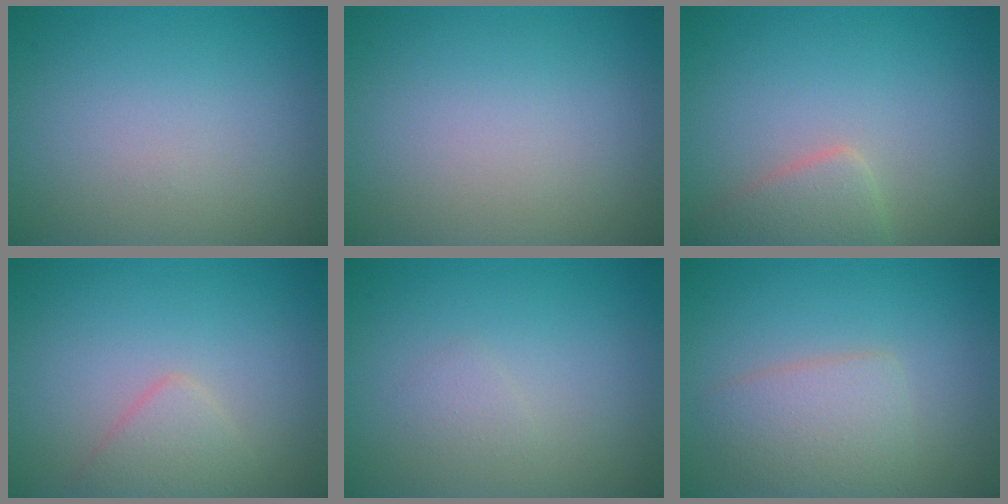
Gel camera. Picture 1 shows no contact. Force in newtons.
{"total": 0.0}
{"total": 2.7, "press": 2.7, "slide": 0.1}
{"total": 2.1, "press": 2.1, "slide": 0.1}
{"total": 0.8, "press": 0.8, "slide": 0.1}
{"total": 3.2, "press": 3.2, "slide": 0.1}